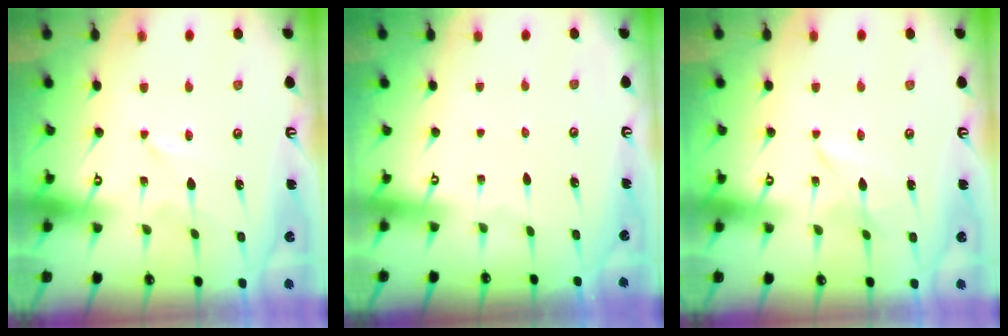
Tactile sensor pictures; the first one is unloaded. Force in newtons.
{"total": 0.0}
{"total": 1.9, "press": 1.9, "slide": 0.3}